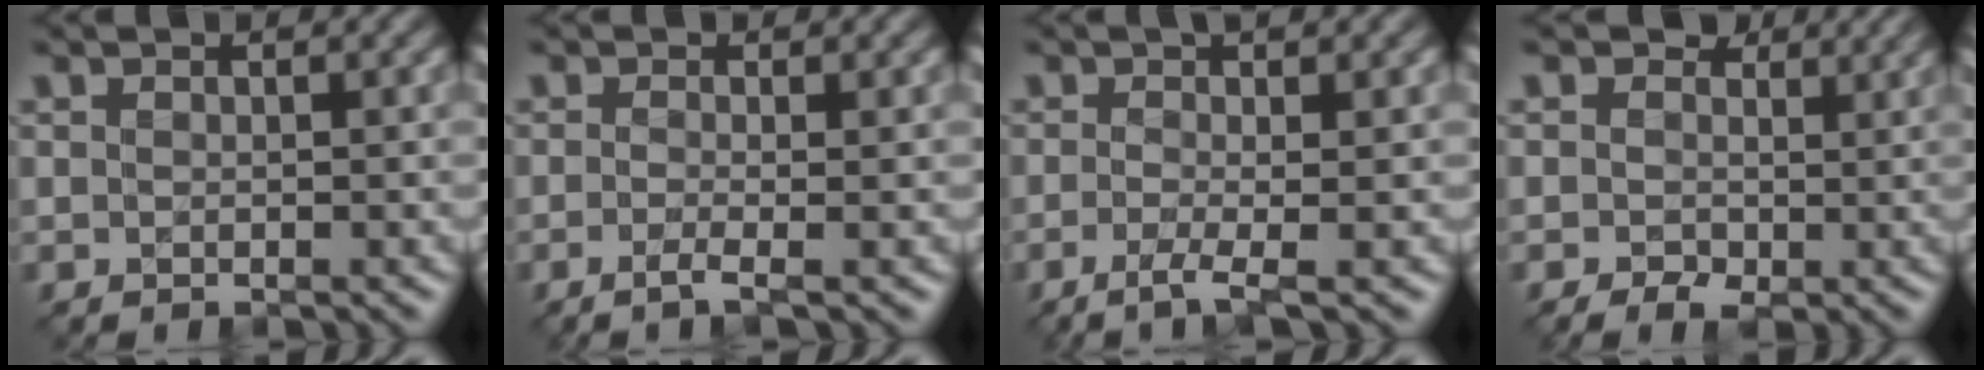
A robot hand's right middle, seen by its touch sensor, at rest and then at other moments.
{"total": 1.4, "force": [-0.4, 0.4, 1.3], "torque": [-0.022, -0.001, -0.016]}
{"total": 3.1, "force": [-0.8, 0.6, 3.0], "torque": [-0.052, 0.000, -0.025]}
{"total": 3.0, "force": [0.9, 2.3, 1.7], "torque": [-0.021, 0.005, 0.011]}